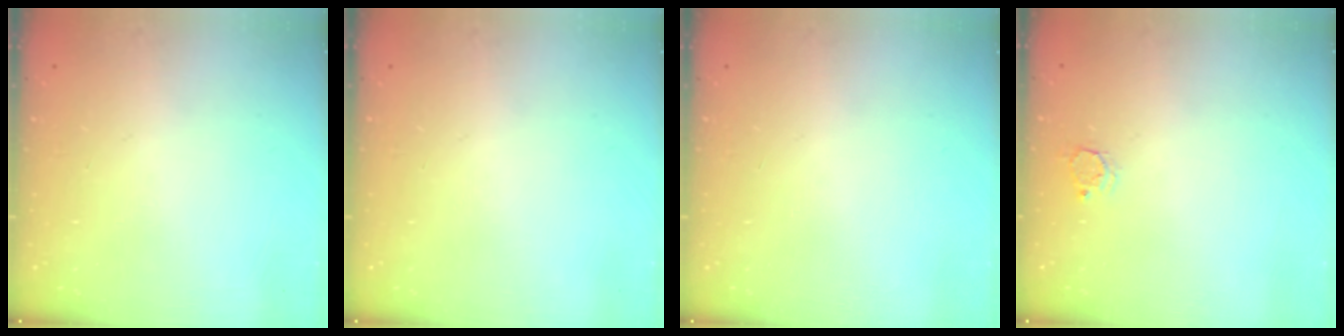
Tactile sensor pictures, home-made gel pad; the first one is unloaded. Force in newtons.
{"total": 0.0}
{"total": 0.0}
{"total": 2.7, "press": 2.7, "slide": 0.3}